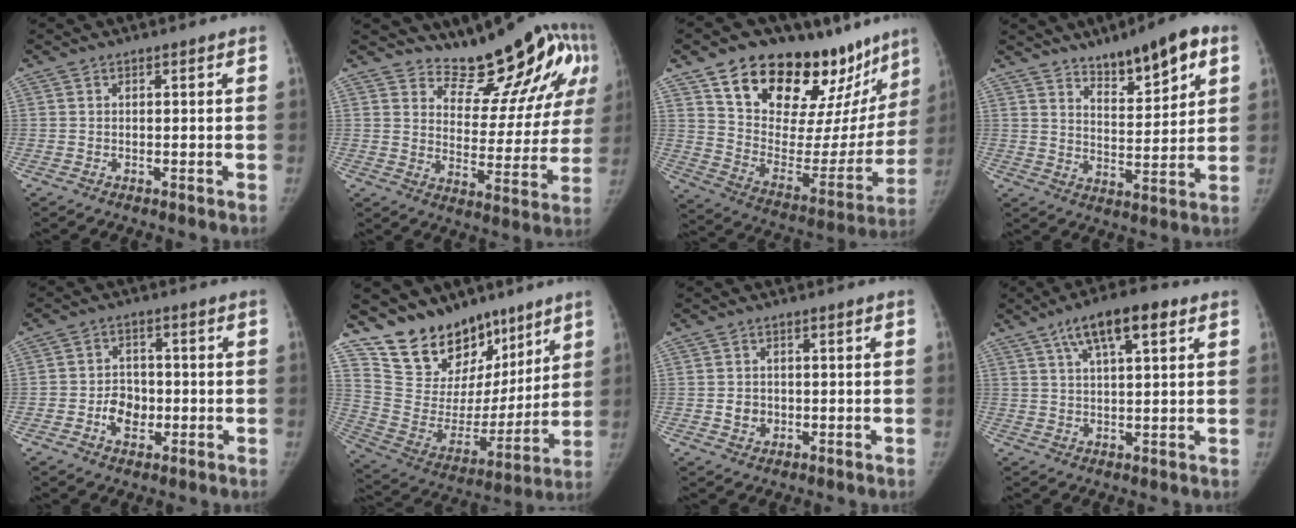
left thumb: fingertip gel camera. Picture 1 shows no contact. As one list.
[{"total": 16.3, "force": [12.0, 7.1, 8.4], "torque": [-0.060, -0.082, 0.162]}, {"total": 30.8, "force": [21.4, 14.5, 16.8], "torque": [-0.211, -0.079, 0.321]}, {"total": 12.5, "force": [7.7, 4.2, 9.0], "torque": [-0.107, -0.038, 0.121]}, {"total": 6.1, "force": [-1.5, 4.9, 3.3], "torque": [-0.028, 0.014, -0.026]}, {"total": 21.1, "force": [15.6, 12.1, 7.6], "torque": [-0.067, -0.072, 0.274]}, {"total": 2.9, "force": [-0.2, 2.7, 1.2], "torque": [-0.005, 0.003, 0.001]}, {"total": 10.3, "force": [5.3, 3.4, 8.2], "torque": [-0.127, 0.000, 0.084]}]